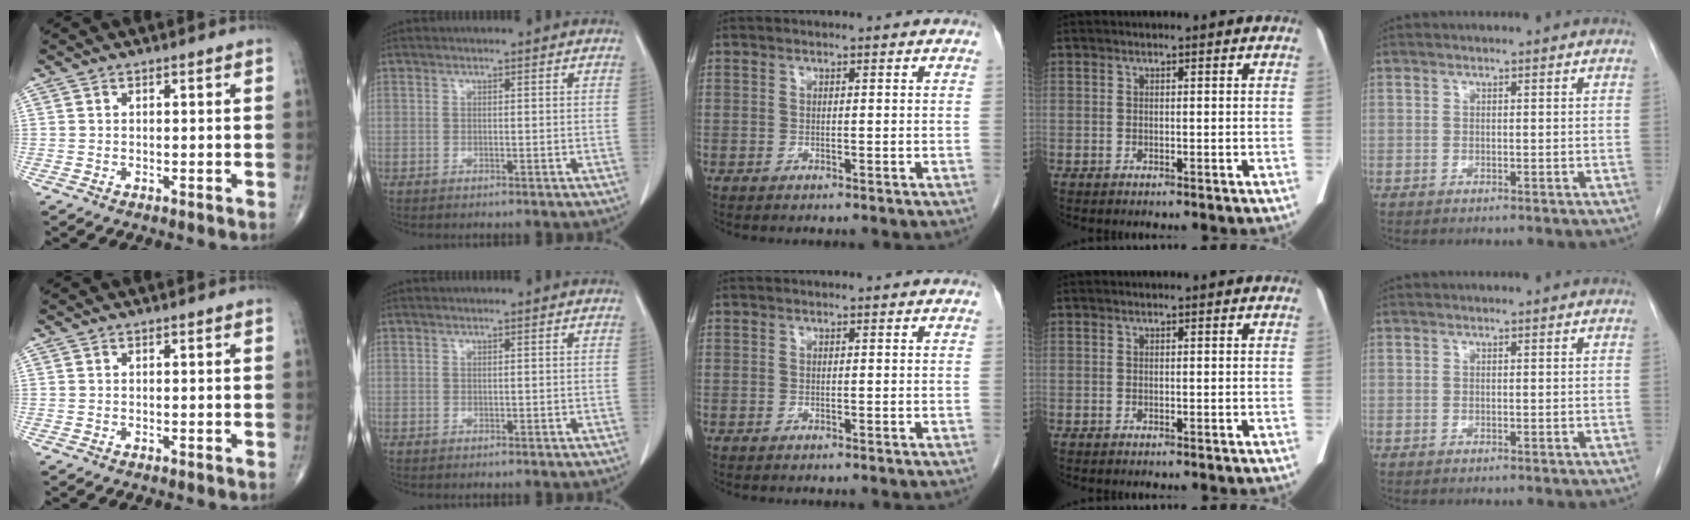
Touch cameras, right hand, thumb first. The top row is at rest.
{}